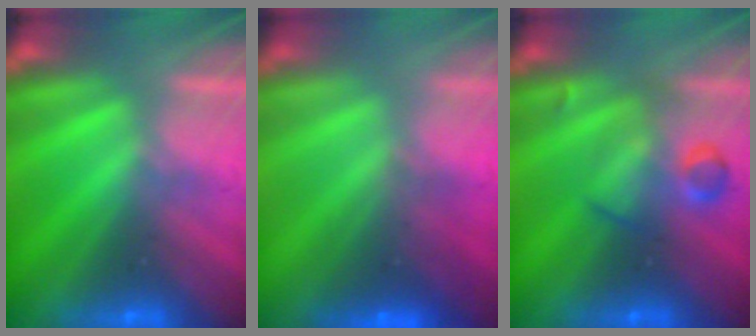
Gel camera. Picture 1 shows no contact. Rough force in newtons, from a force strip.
{"total": 2.5}
{"total": 2.8}